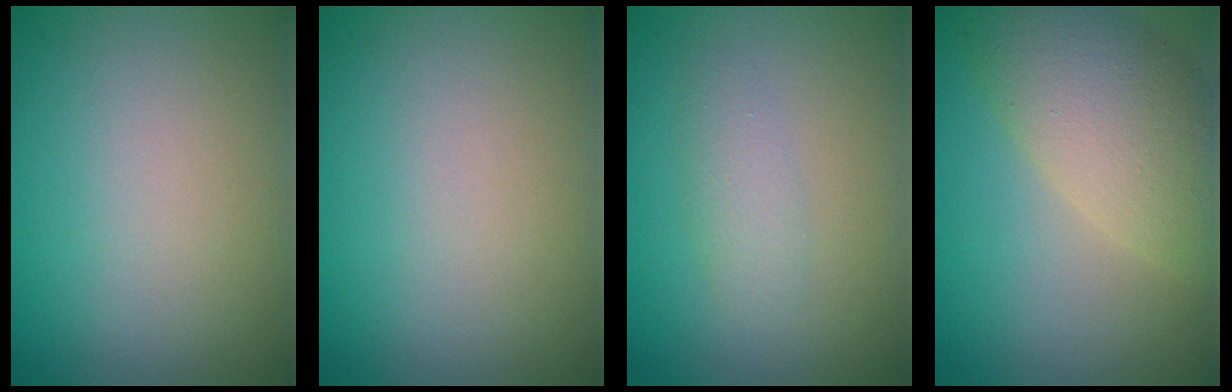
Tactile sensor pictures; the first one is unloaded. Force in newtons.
{"total": 0.0}
{"total": 1.6, "press": 1.6, "slide": 0.0}
{"total": 6.9, "press": 6.9, "slide": 0.9}